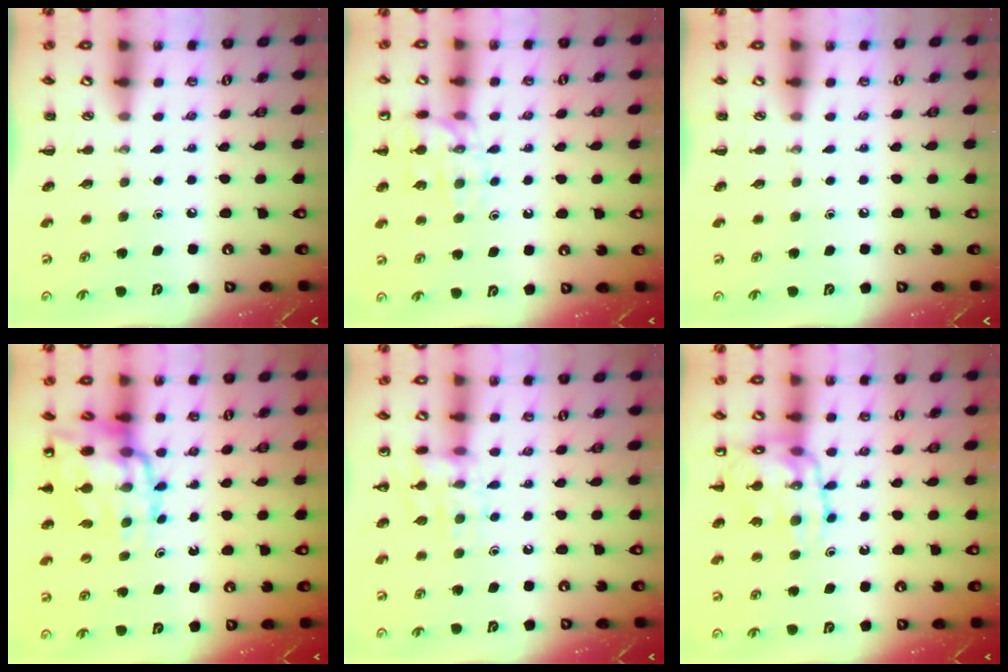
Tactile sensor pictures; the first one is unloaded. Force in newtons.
{"total": 13.9, "press": 13.9, "slide": 1.3}
{"total": 0.0}
{"total": 17.6, "press": 17.2, "slide": 3.9}
{"total": 12.2, "press": 12.2, "slide": 0.7}
{"total": 14.5, "press": 14.3, "slide": 1.9}